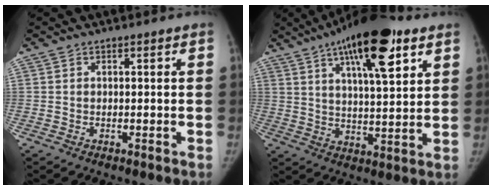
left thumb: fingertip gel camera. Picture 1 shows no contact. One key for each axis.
{"total": 18.2, "fx": 9.5, "fy": 5.8, "fz": 14.4, "tx": -0.204, "ty": -0.027, "tz": 0.149}